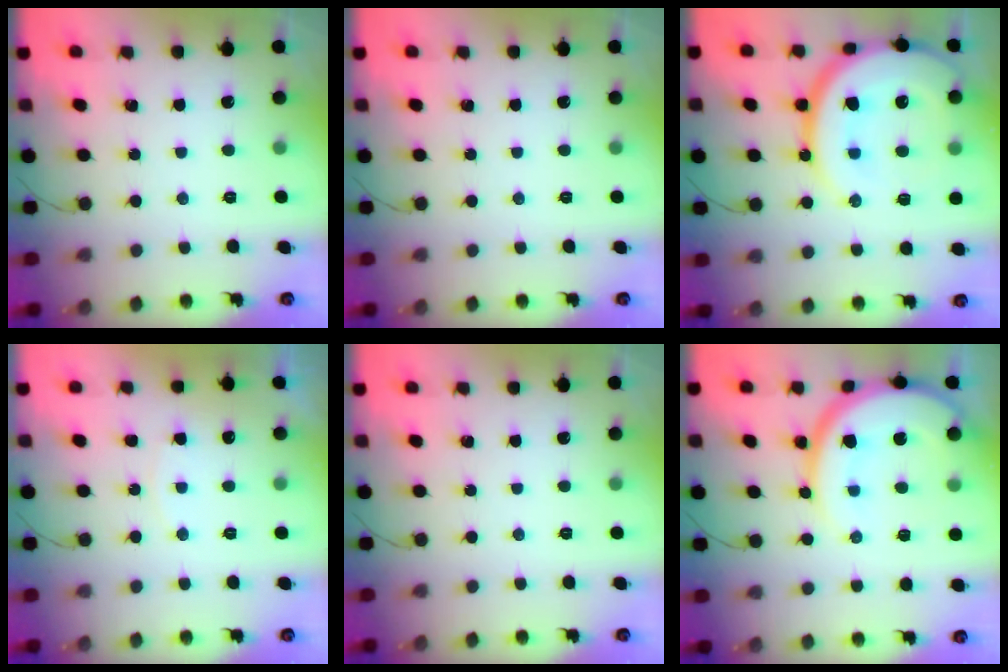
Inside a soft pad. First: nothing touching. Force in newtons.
{"total": 0.0}
{"total": 24.4, "press": 24.3, "slide": 2.5}
{"total": 4.3, "press": 4.3, "slide": 0.6}
{"total": 0.0}
{"total": 16.3, "press": 16.2, "slide": 1.3}